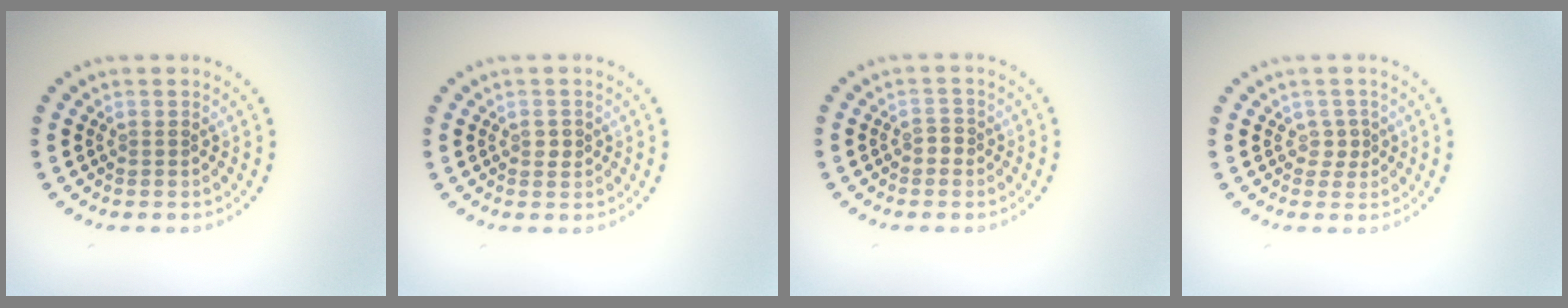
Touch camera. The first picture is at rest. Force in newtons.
{"total": 1.0, "press": 1.0, "slide": 0.1}
{"total": 1.0, "press": 0.9, "slide": 0.5}
{"total": 1.1, "press": 0.8, "slide": 0.7}